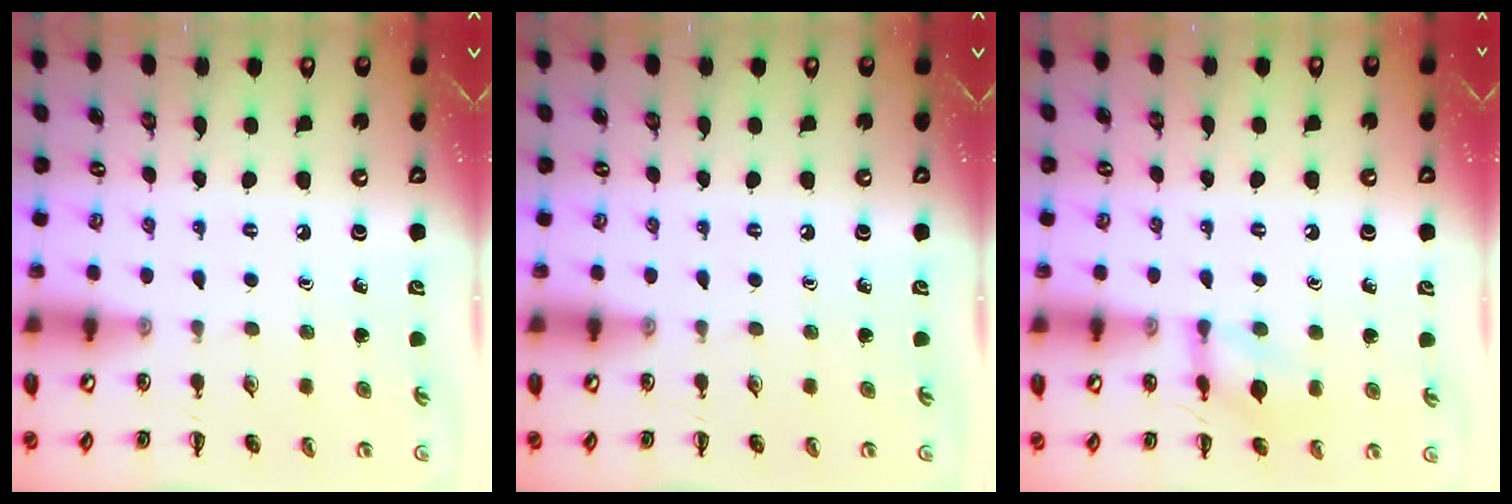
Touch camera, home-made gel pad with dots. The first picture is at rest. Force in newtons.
{"total": 0.0}
{"total": 8.4, "press": 8.4, "slide": 0.3}